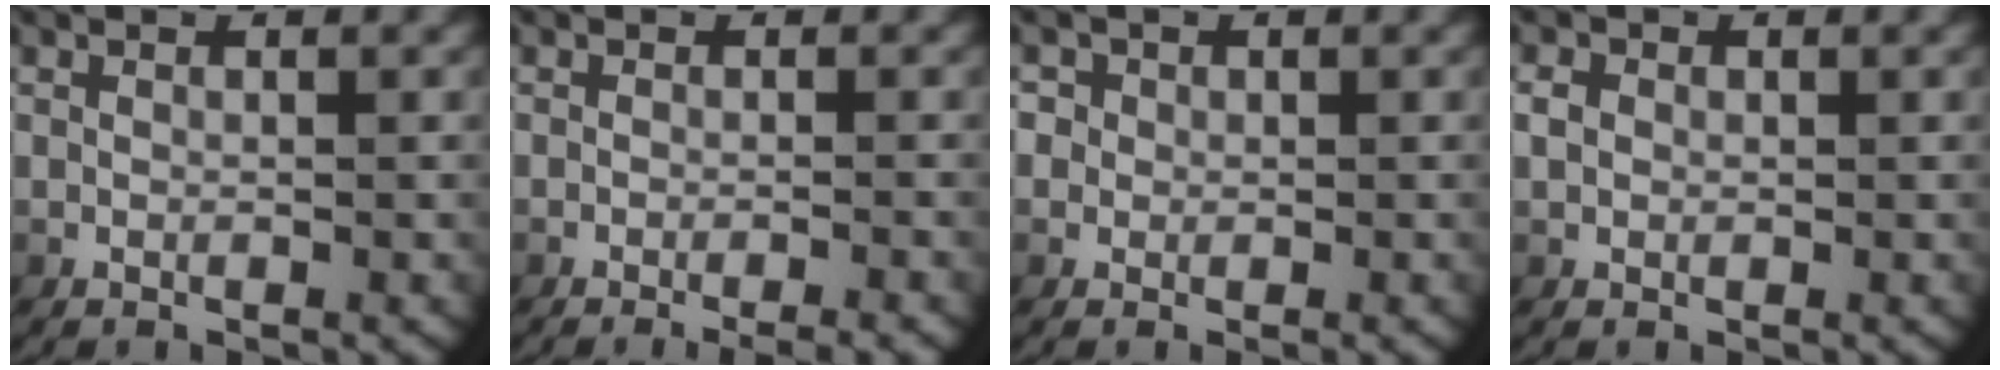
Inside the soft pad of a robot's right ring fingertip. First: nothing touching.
{"total": 2.9, "force": [-2.5, 0.4, 1.6], "torque": [-0.007, 0.004, -0.040]}
{"total": 2.3, "force": [0.2, 2.2, 0.7], "torque": [-0.023, -0.001, -0.001]}
{"total": 1.0, "force": [0.1, 0.9, 0.5], "torque": [-0.018, -0.004, 0.005]}